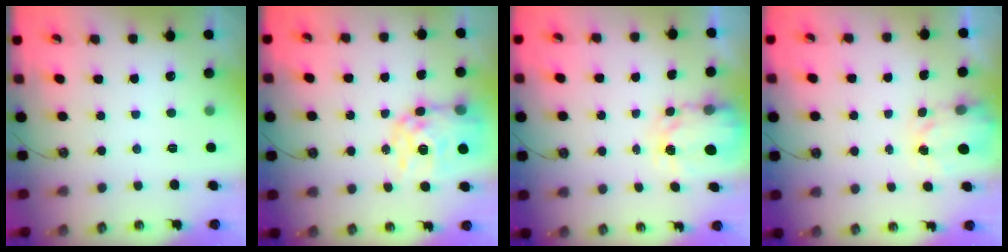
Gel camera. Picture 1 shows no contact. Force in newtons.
{"total": 14.5, "press": 14.4, "slide": 1.5}
{"total": 3.9, "press": 3.9, "slide": 0.1}
{"total": 2.6, "press": 2.6, "slide": 0.4}